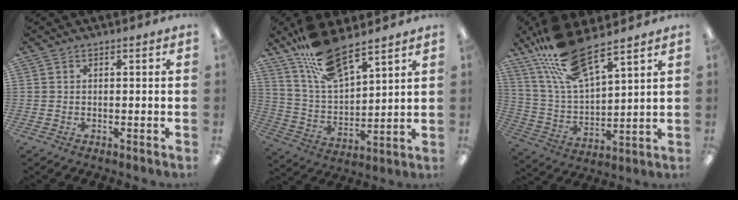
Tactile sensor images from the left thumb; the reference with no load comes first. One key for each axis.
{"total": 15.0, "fx": 11.8, "fy": 4.7, "fz": 8.0, "tx": -0.162, "ty": -0.060, "tz": 0.212}
{"total": 17.4, "fx": 13.2, "fy": 5.2, "fz": 10.1, "tx": -0.214, "ty": -0.059, "tz": 0.233}